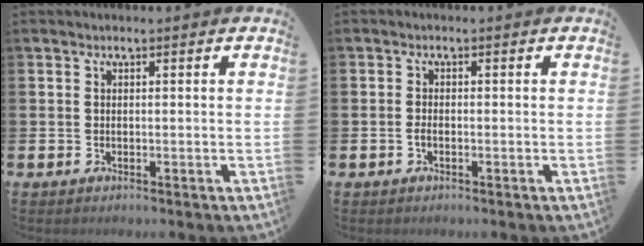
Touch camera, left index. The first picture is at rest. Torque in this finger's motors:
{"motor_torque": [0.21, 0.16, 0.00, 0.01]}